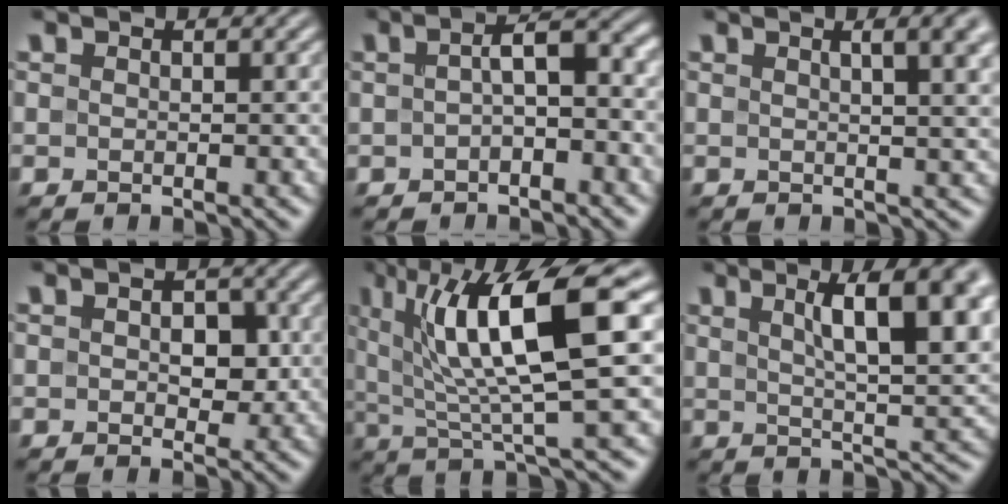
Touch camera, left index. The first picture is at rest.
{"total": 3.7, "force": [-0.4, 1.5, 3.4], "torque": [-0.055, 0.008, -0.012]}
{"total": 6.8, "force": [2.7, 2.9, 5.5], "torque": [-0.028, 0.034, 0.007]}
{"total": 2.8, "force": [0.2, 1.7, 2.2], "torque": [-0.032, -0.001, 0.002]}
{"total": 10.8, "force": [3.3, 2.5, 10.0], "torque": [-0.158, 0.001, 0.061]}
{"total": 10.3, "force": [3.9, 3.2, 9.0], "torque": [-0.118, 0.006, 0.064]}